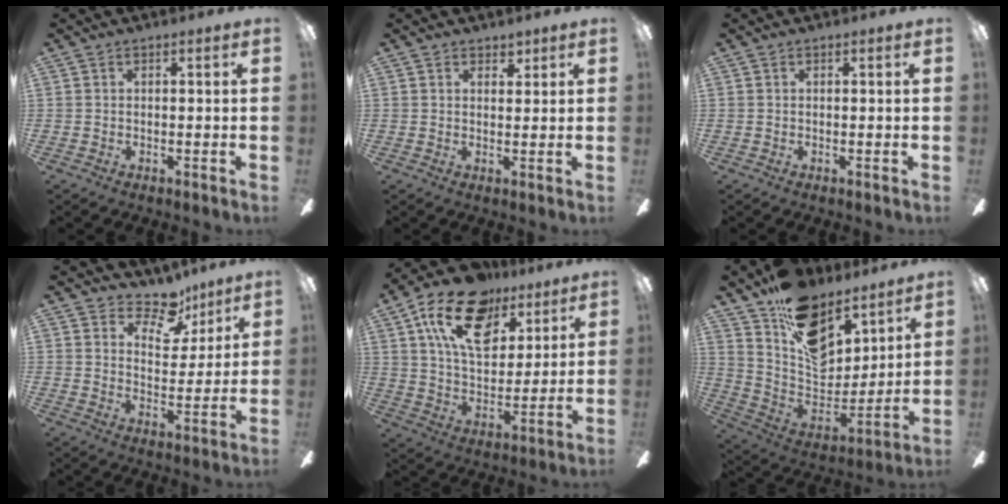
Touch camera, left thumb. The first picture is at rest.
{"total": 2.8, "force": [2.1, 1.7, 0.6], "torque": [0.006, -0.008, 0.034]}
{"total": 0.0}
{"total": 10.3, "force": [7.4, 5.3, 4.9], "torque": [-0.073, -0.042, 0.132]}
{"total": 20.2, "force": [11.1, 11.6, 12.3], "torque": [-0.206, -0.041, 0.198]}
{"total": 18.7, "force": [11.6, 11.1, 9.7], "torque": [-0.158, -0.075, 0.216]}